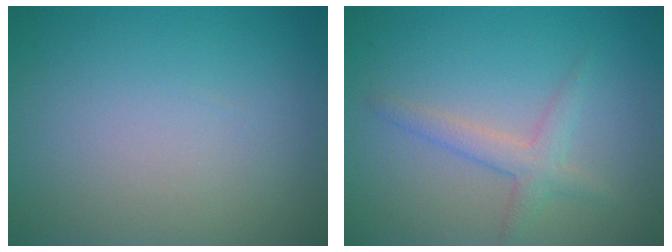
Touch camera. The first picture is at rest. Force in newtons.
{"total": 2.3, "press": 2.3, "slide": 0.1}